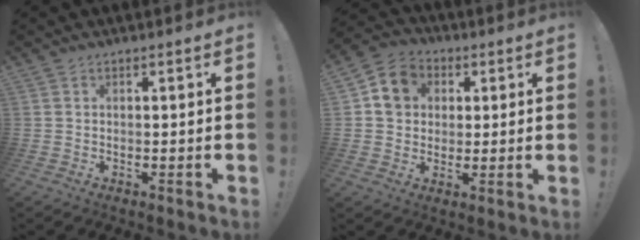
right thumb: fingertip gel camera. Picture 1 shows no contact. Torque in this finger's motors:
{"motor_torque": [0.32, 0.27, 0.05, 0.15, 0.05]}